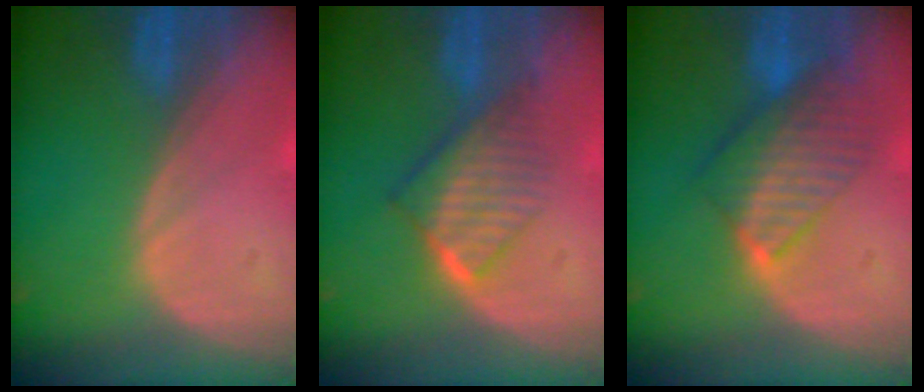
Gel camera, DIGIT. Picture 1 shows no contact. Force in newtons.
{"total": 6.4, "press": 5.7, "slide": 2.9}
{"total": 7.8, "press": 7.1, "slide": 3.3}